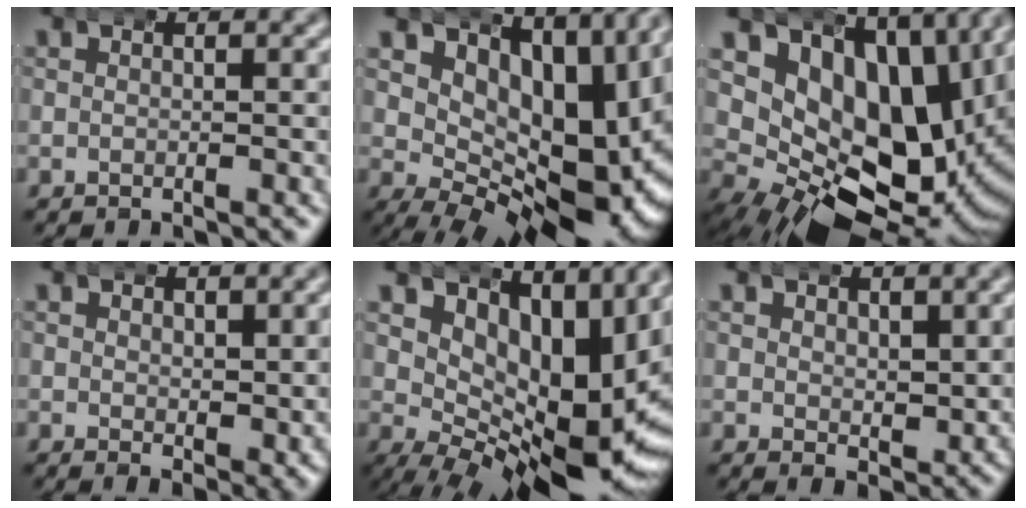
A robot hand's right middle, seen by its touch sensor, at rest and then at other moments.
{"total": 13.2, "force": [2.7, 7.3, 10.7], "torque": [-0.150, -0.020, 0.058]}
{"total": 19.5, "force": [3.7, 13.5, 13.6], "torque": [-0.228, -0.027, 0.066]}
{"total": 2.2, "force": [1.9, 0.4, 0.9], "torque": [-0.001, -0.006, 0.036]}
{"total": 12.8, "force": [2.6, 5.9, 11.0], "torque": [-0.149, -0.024, 0.061]}
{"total": 2.6, "force": [2.4, 0.6, 0.5], "torque": [-0.003, -0.002, 0.045]}